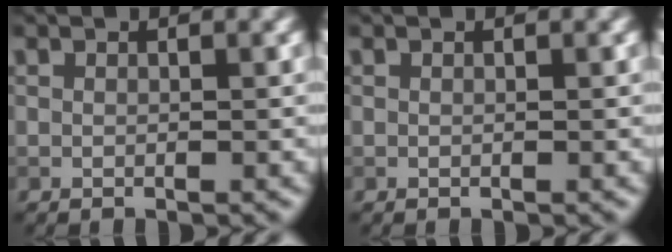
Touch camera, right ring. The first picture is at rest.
{"total": 0.0}